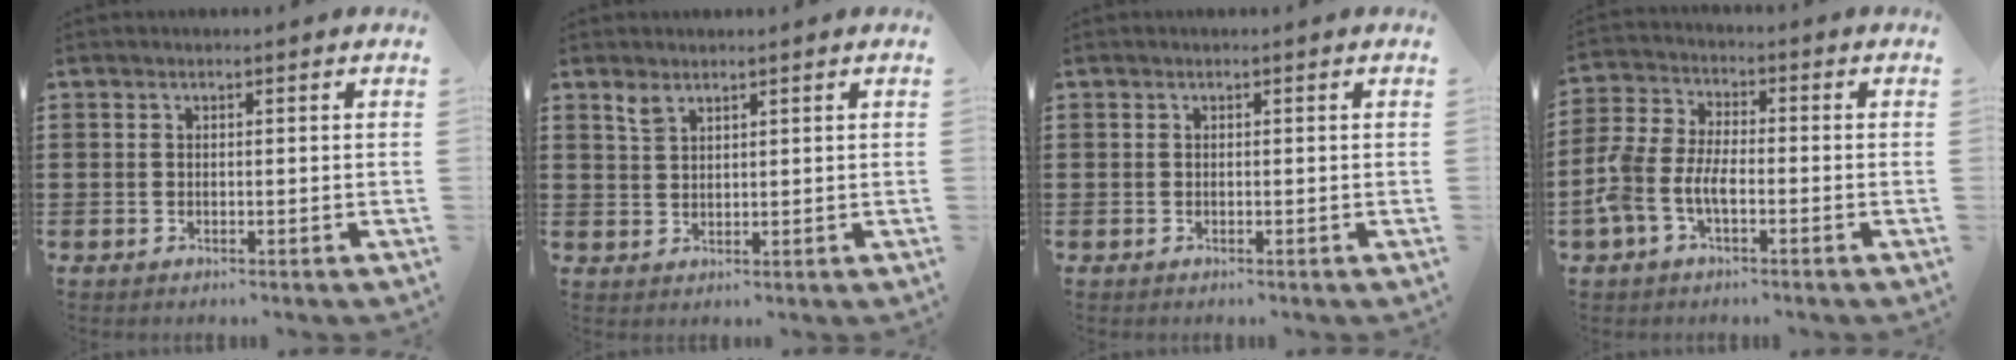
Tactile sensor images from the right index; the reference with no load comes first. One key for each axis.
{"total": 2.2, "fx": 1.8, "fy": 0.9, "fz": 0.9, "tx": -0.023, "ty": 0.001, "tz": 0.034}
{"total": 0.0}
{"total": 6.1, "fx": -2.7, "fy": 3.1, "fz": 4.6, "tx": -0.131, "ty": -0.004, "tz": -0.062}